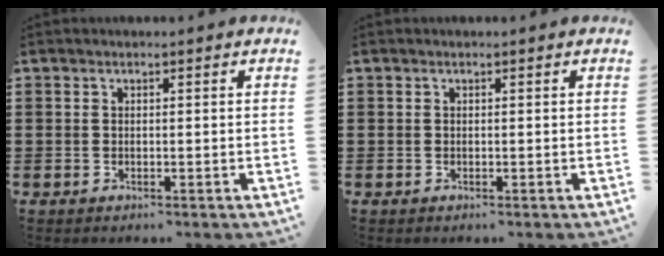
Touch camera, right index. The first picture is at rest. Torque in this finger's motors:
{"motor_torque": [-0.01, -0.01, 0.00, -0.01]}